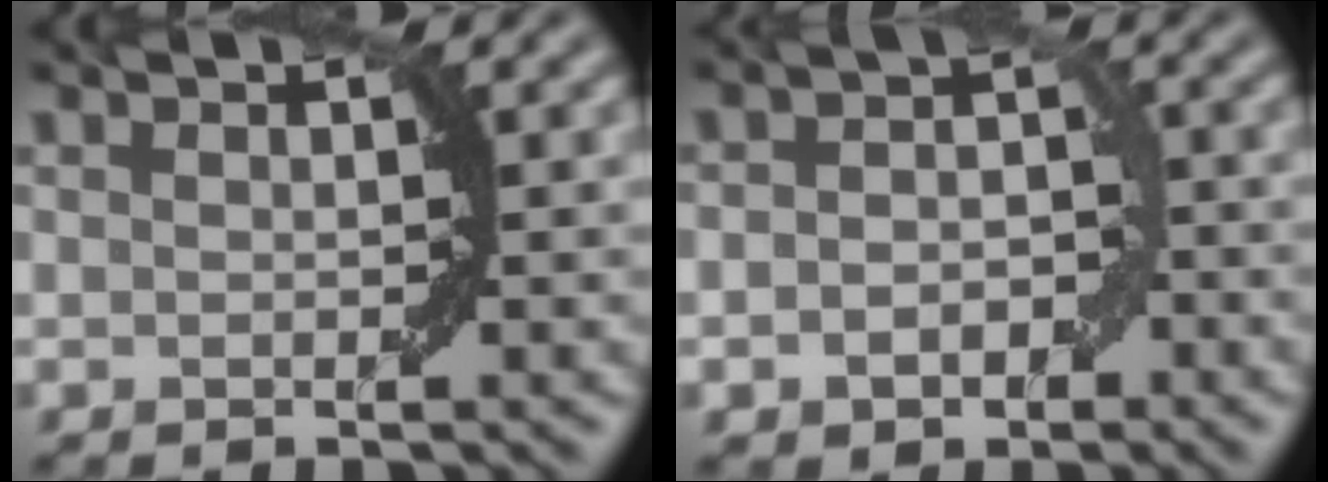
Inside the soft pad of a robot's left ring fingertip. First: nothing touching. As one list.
[{"total": 3.6, "force": [-1.1, 2.6, 2.2], "torque": [-0.024, -0.001, -0.022]}]